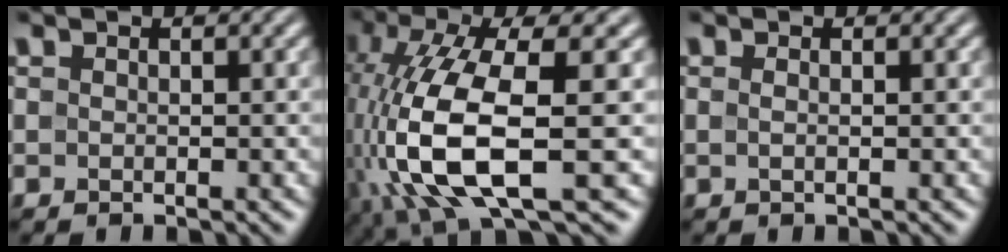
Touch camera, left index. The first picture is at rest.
{"total": 12.0, "force": [-2.5, 4.5, 10.9], "torque": [-0.237, -0.013, -0.044]}
{"total": 0.8, "force": [0.1, 0.3, 0.7], "torque": [-0.012, -0.003, -0.002]}